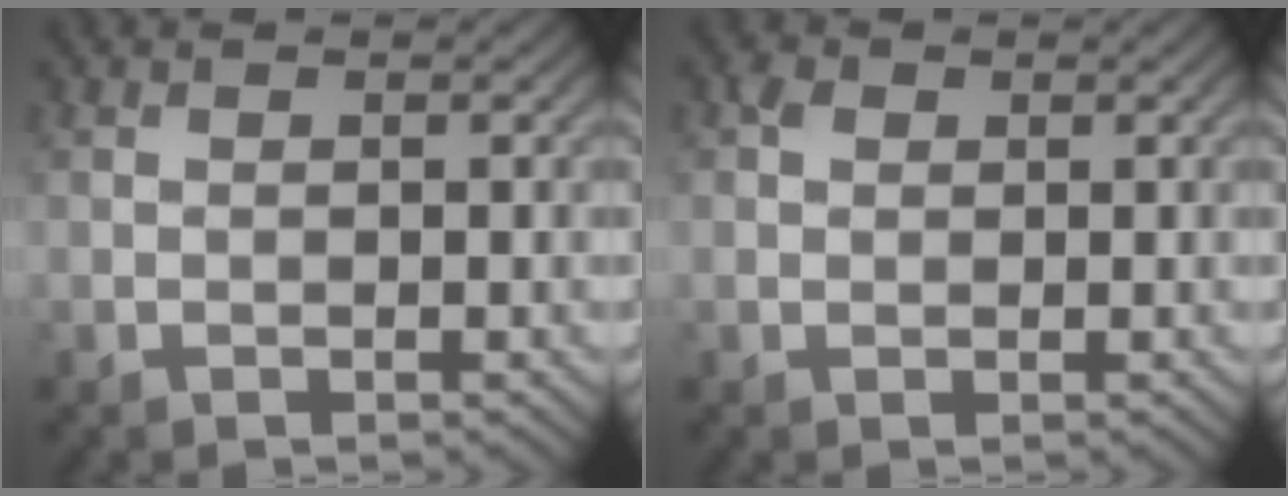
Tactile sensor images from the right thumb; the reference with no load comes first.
{"total": 1.2, "force": [0.5, 1.0, 0.5], "torque": [-0.009, 0.003, 0.005]}